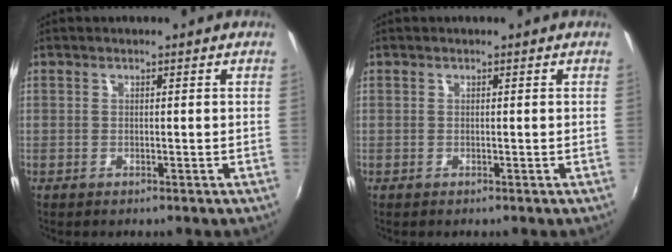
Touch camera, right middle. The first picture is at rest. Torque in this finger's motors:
{"motor_torque": [0.00, 0.00, -0.01, 0.00]}